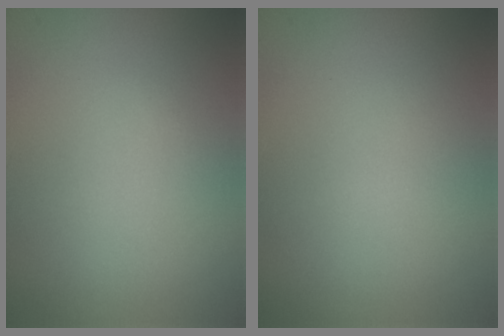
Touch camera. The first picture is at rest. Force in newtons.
{"total": 0.0}